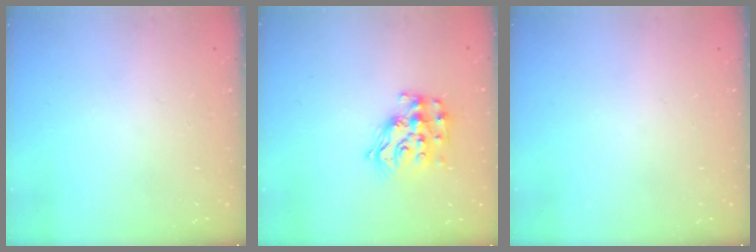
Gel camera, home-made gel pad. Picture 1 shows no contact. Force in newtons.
{"total": 13.4, "press": 13.3, "slide": 0.8}
{"total": 0.0}